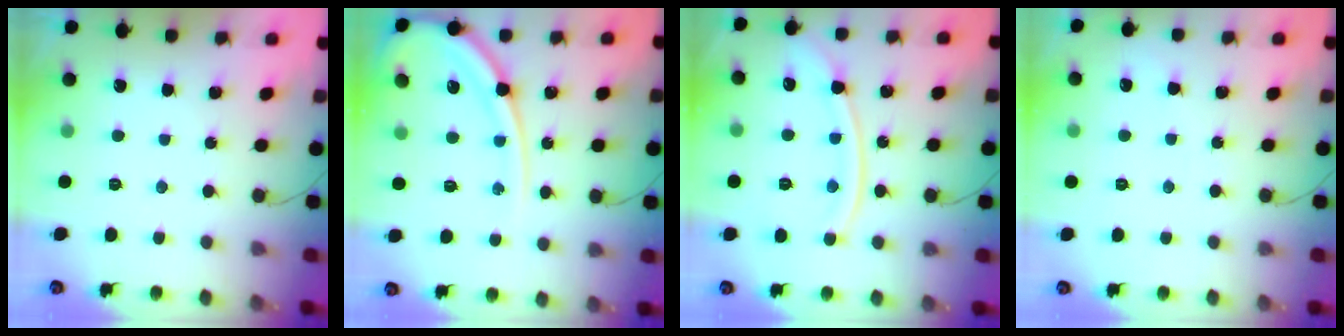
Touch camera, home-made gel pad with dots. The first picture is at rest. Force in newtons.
{"total": 14.5, "press": 14.4, "slide": 1.8}
{"total": 10.8, "press": 10.8, "slide": 0.7}
{"total": 3.0, "press": 3.0, "slide": 0.3}